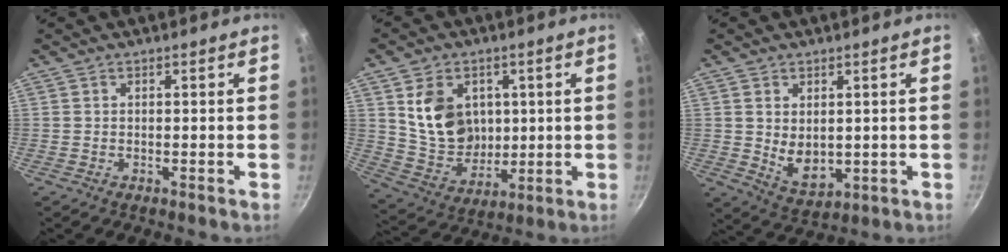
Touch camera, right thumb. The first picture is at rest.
{"total": 13.8, "force": [3.2, 10.9, 7.9], "torque": [-0.108, -0.021, 0.072]}
{"total": 7.1, "force": [0.8, 4.7, 5.2], "torque": [-0.077, -0.021, 0.030]}